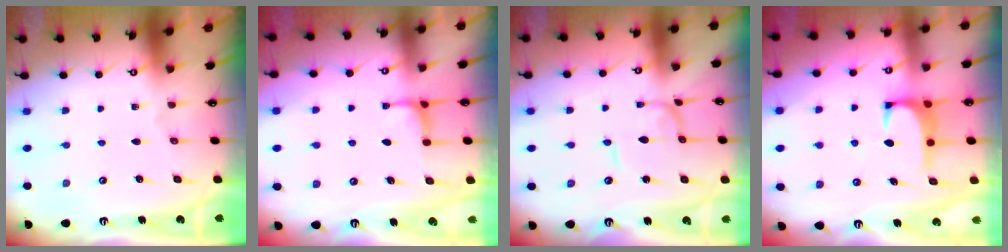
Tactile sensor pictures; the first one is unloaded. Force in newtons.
{"total": 3.0, "press": 3.0, "slide": 0.2}
{"total": 1.0, "press": 1.0, "slide": 0.1}
{"total": 1.3, "press": 1.2, "slide": 0.5}